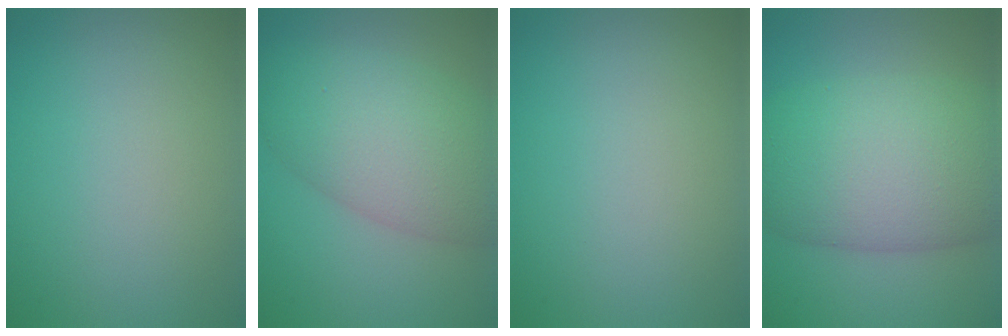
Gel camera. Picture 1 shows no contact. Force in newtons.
{"total": 8.4, "press": 8.4, "slide": 0.2}
{"total": 0.0}
{"total": 11.8, "press": 11.8, "slide": 0.4}